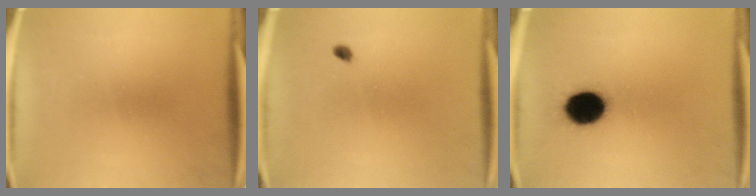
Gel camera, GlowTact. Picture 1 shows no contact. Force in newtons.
{"total": 1.6}
{"total": 11.6}